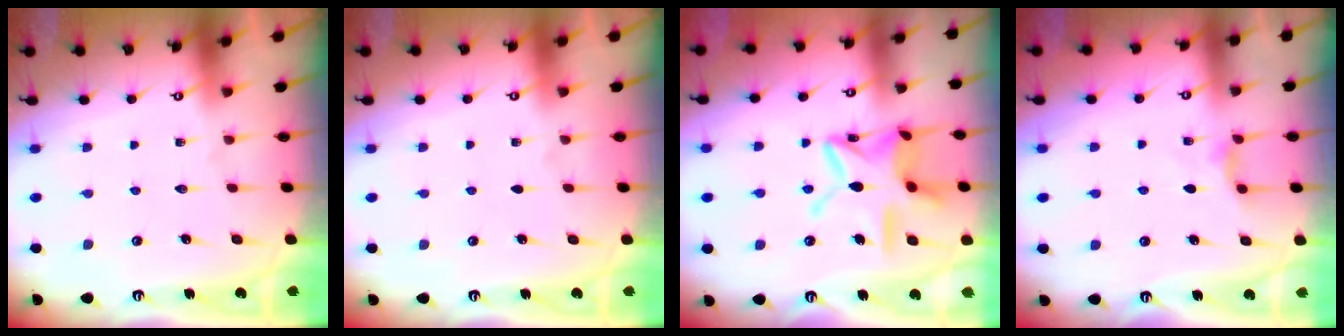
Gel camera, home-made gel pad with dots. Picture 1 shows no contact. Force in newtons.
{"total": 0.0}
{"total": 16.1, "press": 16.1, "slide": 1.2}
{"total": 4.3, "press": 4.3, "slide": 0.7}